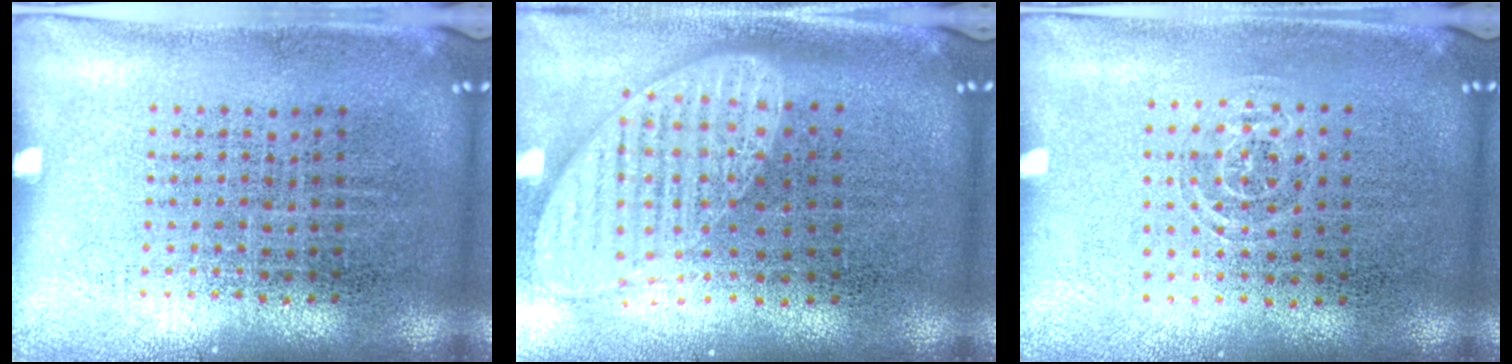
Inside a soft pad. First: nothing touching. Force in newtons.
{"total": 1.8, "press": 1.5, "slide": 1.1}
{"total": 0.9, "press": 0.6, "slide": 0.6}